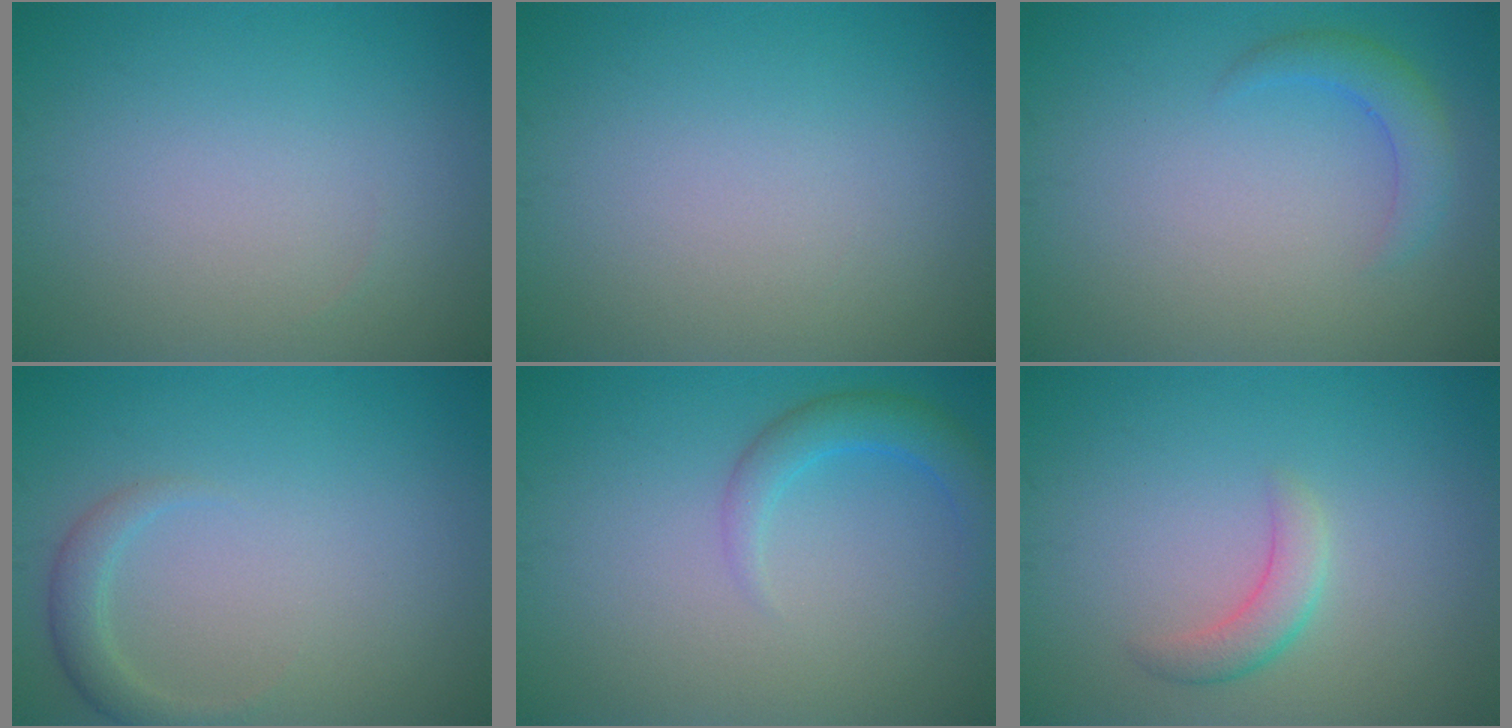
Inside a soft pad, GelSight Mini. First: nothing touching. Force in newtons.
{"total": 0.0}
{"total": 2.3, "press": 2.3, "slide": 0.0}
{"total": 1.9, "press": 1.9, "slide": 0.1}
{"total": 2.7, "press": 2.7, "slide": 0.2}
{"total": 2.1, "press": 2.1, "slide": 0.2}